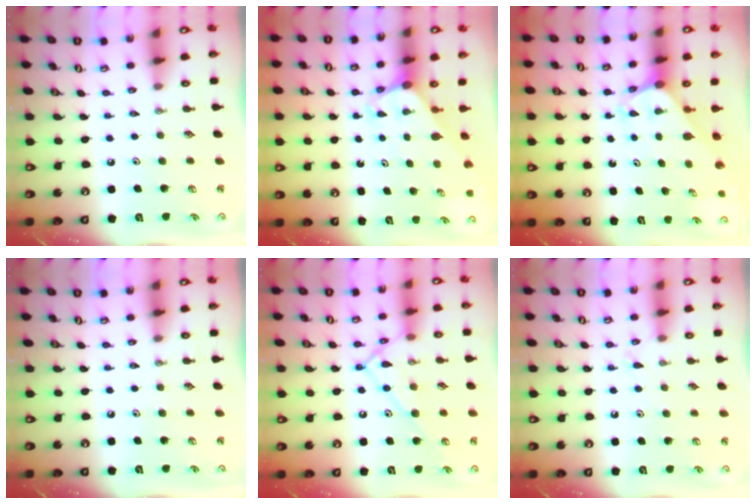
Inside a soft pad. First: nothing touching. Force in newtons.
{"total": 2.9, "press": 2.9, "slide": 0.0}
{"total": 2.0, "press": 2.0, "slide": 0.1}
{"total": 0.0}
{"total": 12.7, "press": 12.6, "slide": 1.1}
{"total": 6.3, "press": 6.3, "slide": 0.7}